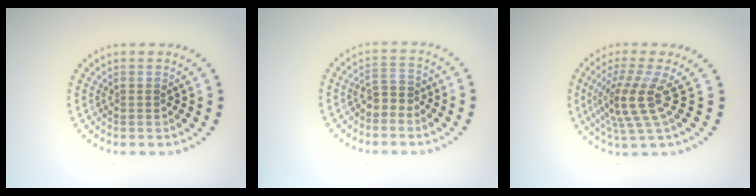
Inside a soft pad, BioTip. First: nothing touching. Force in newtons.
{"total": 1.8, "press": 1.5, "slide": 0.9}
{"total": 4.3, "press": 3.0, "slide": 3.1}